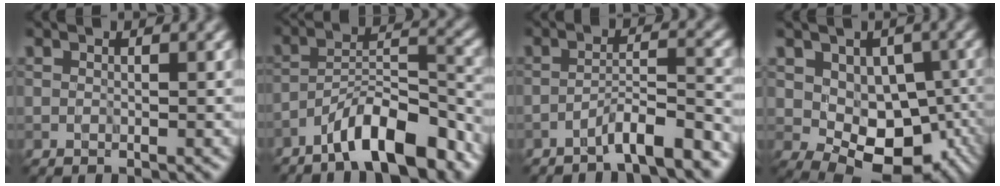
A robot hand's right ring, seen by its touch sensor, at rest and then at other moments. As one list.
[{"total": 8.1, "force": [-5.9, 2.0, 5.3], "torque": [-0.079, 0.014, -0.101]}, {"total": 4.8, "force": [-3.8, 0.7, 3.0], "torque": [-0.044, 0.011, -0.069]}, {"total": 9.9, "force": [-1.9, 6.7, 7.0], "torque": [-0.083, -0.009, -0.022]}]